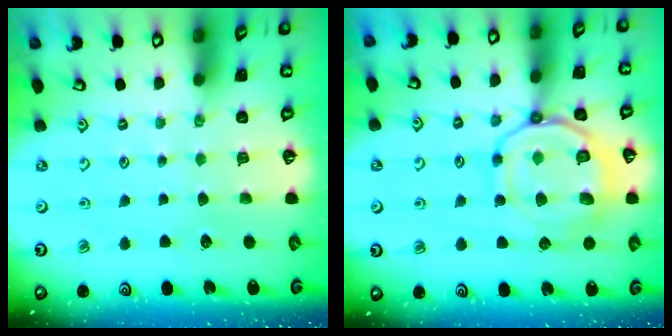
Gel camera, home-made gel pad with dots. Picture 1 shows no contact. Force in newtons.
{"total": 15.8, "press": 15.7, "slide": 1.7}